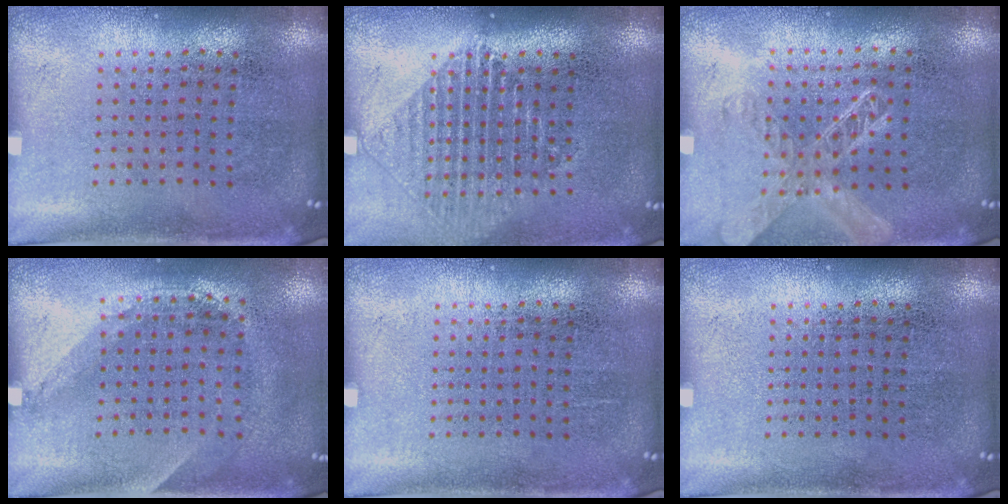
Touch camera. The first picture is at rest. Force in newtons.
{"total": 1.2, "press": 1.1, "slide": 0.5}
{"total": 1.3, "press": 1.2, "slide": 0.5}
{"total": 1.3, "press": 0.9, "slide": 0.9}
{"total": 0.0}
{"total": 0.0}